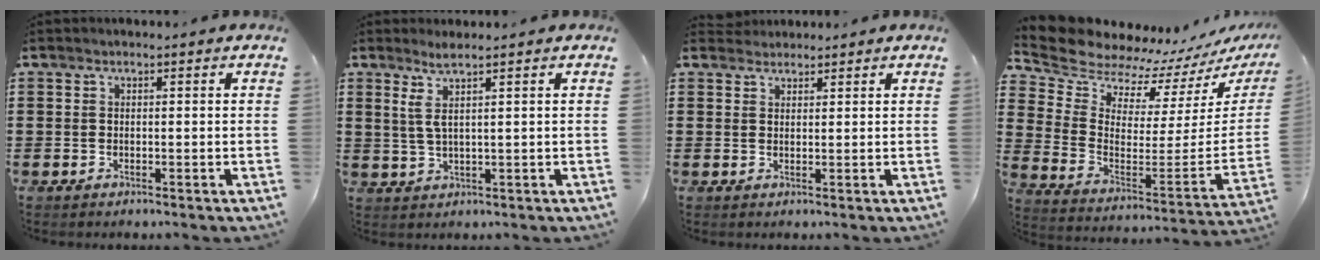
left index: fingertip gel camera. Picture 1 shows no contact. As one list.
[{"total": 3.0, "force": [1.6, -0.3, 2.5], "torque": [-0.061, -0.007, 0.026]}, {"total": 1.7, "force": [1.6, 0.6, -0.2], "torque": [-0.002, 0.004, 0.033]}, {"total": 7.6, "force": [7.4, 1.7, 0.5], "torque": [-0.064, -0.080, 0.127]}]